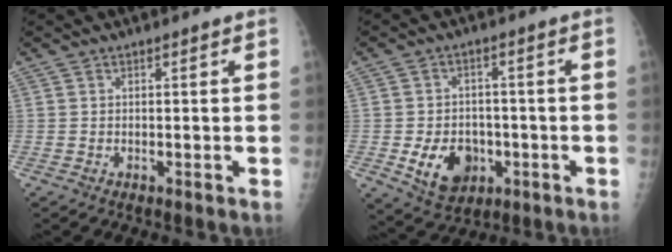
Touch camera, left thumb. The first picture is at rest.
{"total": 9.3, "force": [-2.5, 7.1, 5.4], "torque": [-0.062, 0.005, -0.031]}